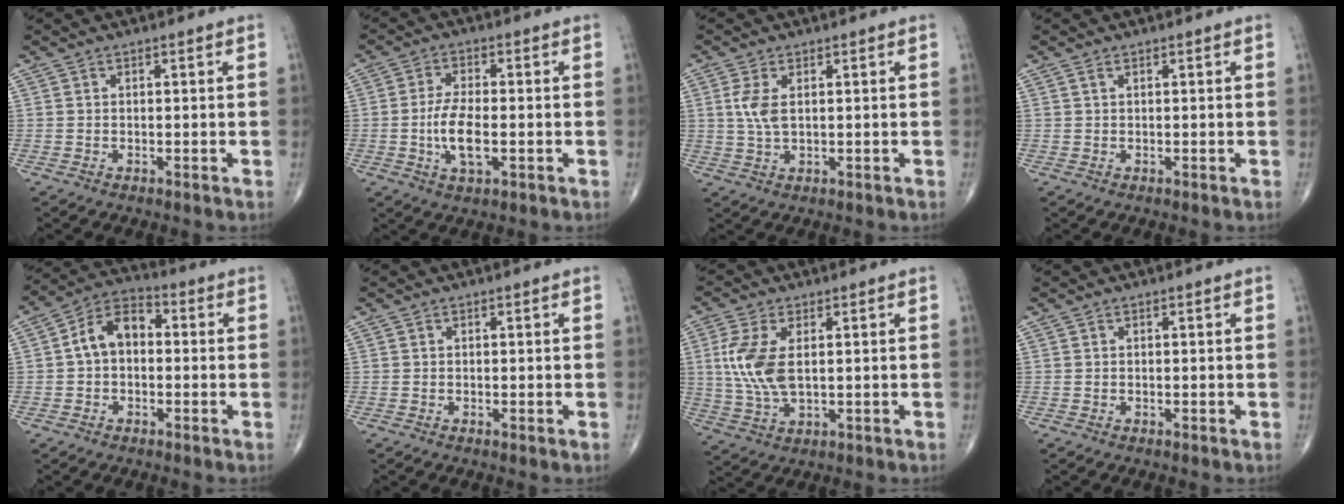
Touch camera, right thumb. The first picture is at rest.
{"total": 7.4, "force": [-1.4, 3.0, 6.6], "torque": [-0.135, 0.001, -0.025]}
{"total": 4.4, "force": [1.0, 2.1, 3.7], "torque": [-0.084, -0.001, 0.024]}
{"total": 0.6, "force": [0.3, 0.2, 0.4], "torque": [-0.011, 0.007, 0.008]}
{"total": 8.5, "force": [0.1, 5.8, 6.2], "torque": [-0.093, 0.032, -0.012]}
{"total": 0.0}
{"total": 9.5, "force": [1.4, 4.7, 8.1], "torque": [-0.185, -0.005, 0.034]}
{"total": 0.0}